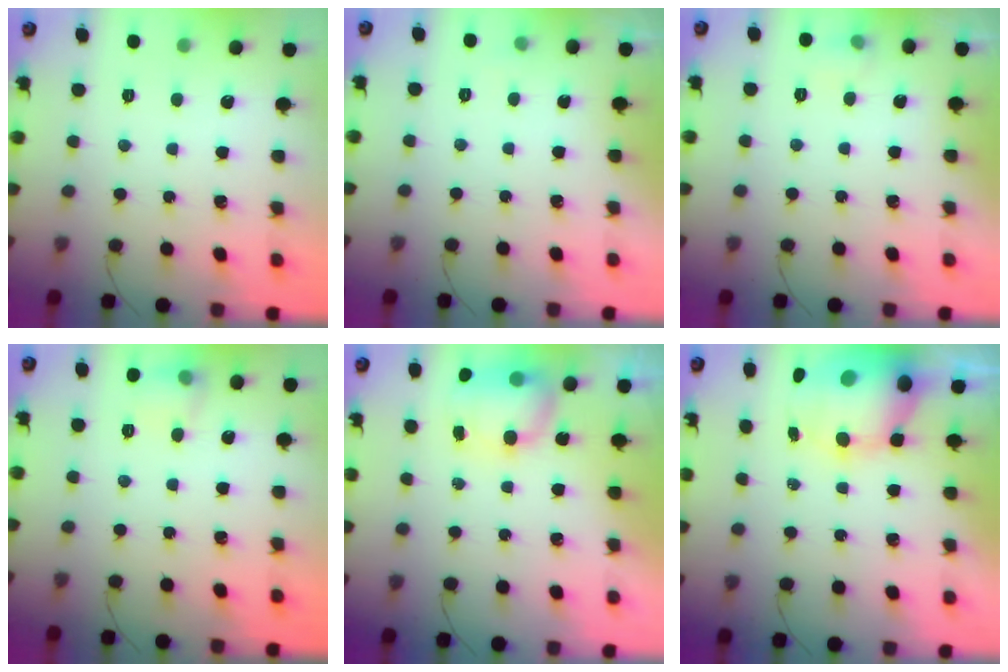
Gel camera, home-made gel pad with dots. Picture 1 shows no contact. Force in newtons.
{"total": 2.5, "press": 2.4, "slide": 1.0}
{"total": 5.5, "press": 5.2, "slide": 1.6}
{"total": 7.7, "press": 7.6, "slide": 1.1}
{"total": 7.4, "press": 7.4, "slide": 1.1}
{"total": 10.4, "press": 10.0, "slide": 2.6}